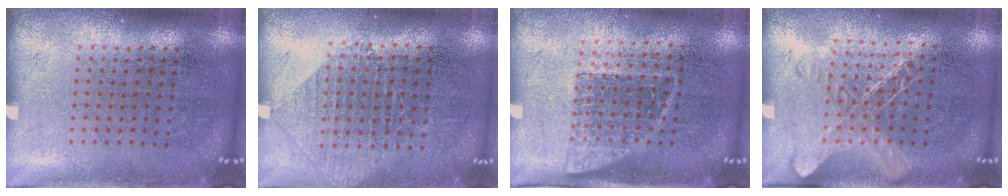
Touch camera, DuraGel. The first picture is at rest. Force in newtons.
{"total": 0.9, "press": 0.9, "slide": 0.2}
{"total": 1.3, "press": 1.1, "slide": 0.7}
{"total": 1.5, "press": 1.3, "slide": 0.6}